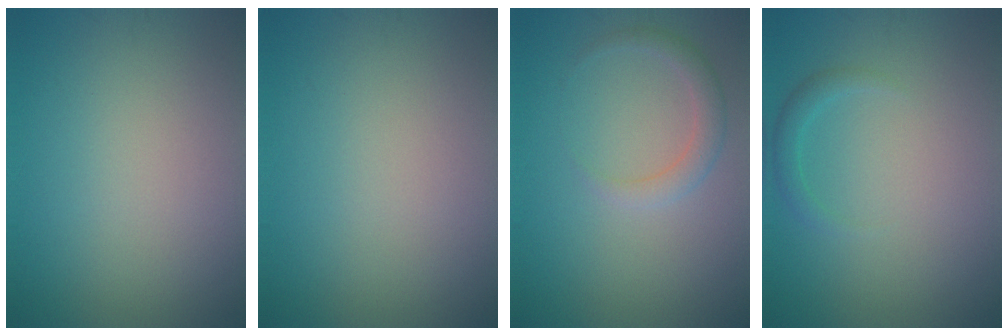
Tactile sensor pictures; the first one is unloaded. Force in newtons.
{"total": 0.0}
{"total": 1.9, "press": 1.9, "slide": 0.1}
{"total": 1.3, "press": 1.3, "slide": 0.1}